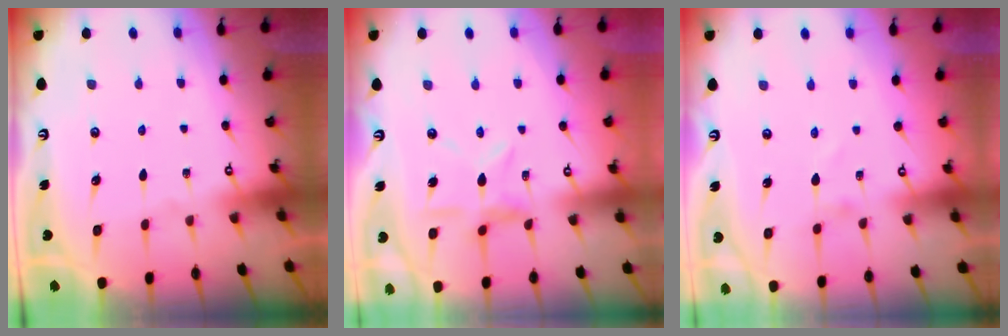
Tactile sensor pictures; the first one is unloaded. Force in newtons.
{"total": 8.1, "press": 8.1, "slide": 0.8}
{"total": 1.0, "press": 1.0, "slide": 0.1}